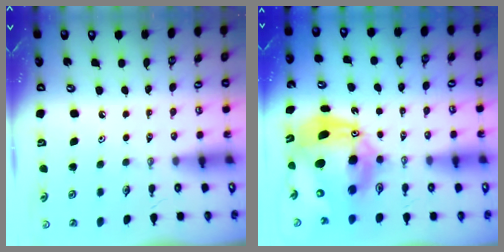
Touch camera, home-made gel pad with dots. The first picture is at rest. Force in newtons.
{"total": 18.2, "press": 18.0, "slide": 2.6}